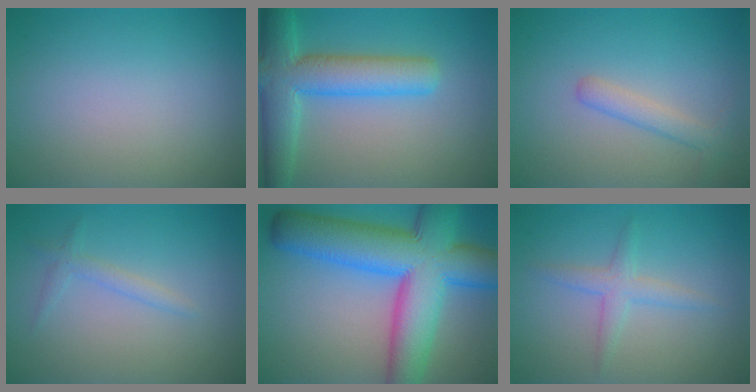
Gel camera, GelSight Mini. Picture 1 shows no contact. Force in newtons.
{"total": 7.5, "press": 7.5, "slide": 0.2}
{"total": 2.0, "press": 2.0, "slide": 0.1}
{"total": 1.3, "press": 1.3, "slide": 0.1}
{"total": 13.4, "press": 13.4, "slide": 0.5}
{"total": 2.2, "press": 2.2, "slide": 0.1}